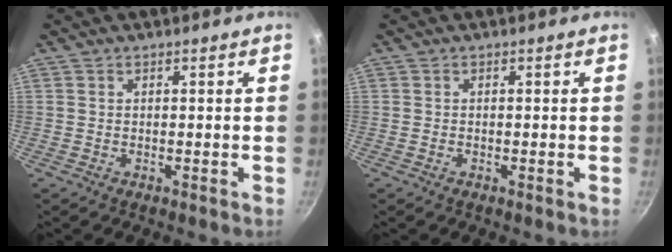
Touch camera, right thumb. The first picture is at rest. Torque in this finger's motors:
{"motor_torque": [1.92, 1.43, 0.03, 0.20, -0.02]}